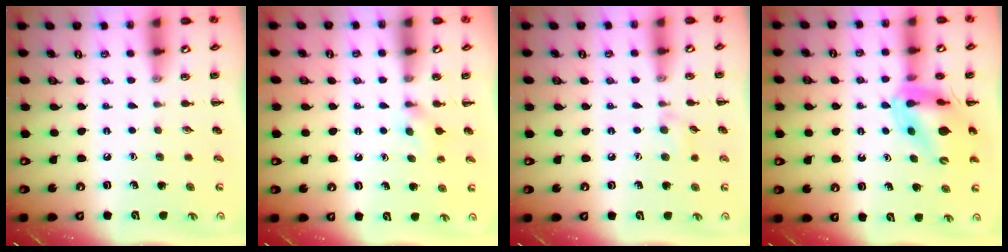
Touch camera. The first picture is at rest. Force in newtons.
{"total": 4.1, "press": 3.8, "slide": 1.4}
{"total": 5.8, "press": 5.4, "slide": 2.1}
{"total": 13.8, "press": 13.3, "slide": 3.7}